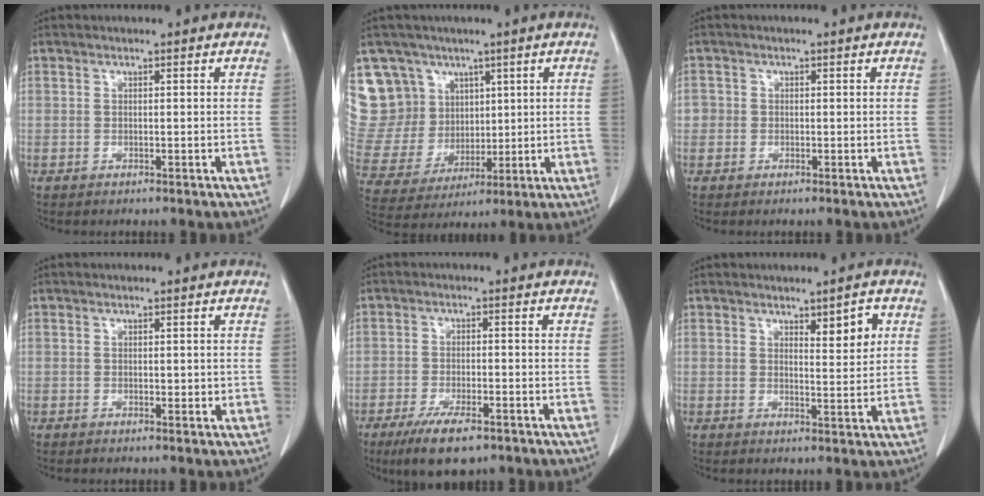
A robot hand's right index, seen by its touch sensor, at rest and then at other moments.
{"total": 15.3, "force": [8.3, 12.6, 2.7], "torque": [-0.093, 0.064, 0.191]}
{"total": 1.9, "force": [-0.1, 1.9, 0.2], "torque": [0.010, 0.006, -0.004]}
{"total": 1.1, "force": [0.1, 0.7, 0.8], "torque": [-0.008, -0.001, 0.004]}
{"total": 7.6, "force": [-4.9, 2.2, 5.4], "torque": [-0.096, -0.012, -0.080]}
{"total": 3.9, "force": [1.9, 1.0, 3.3], "torque": [-0.049, -0.006, 0.030]}